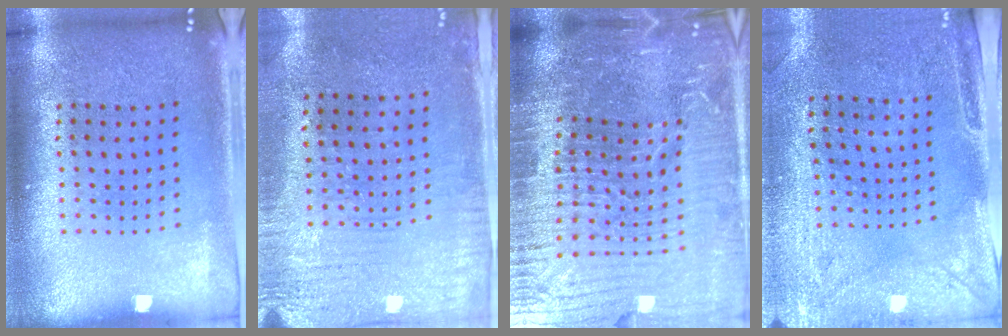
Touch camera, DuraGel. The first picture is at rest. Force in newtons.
{"total": 3.1, "press": 2.4, "slide": 1.8}
{"total": 7.1, "press": 6.1, "slide": 3.6}
{"total": 3.0, "press": 2.4, "slide": 1.8}